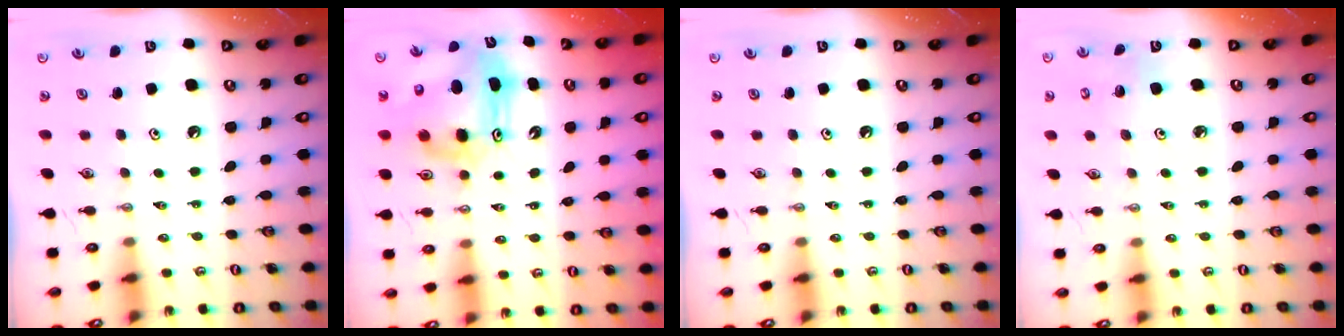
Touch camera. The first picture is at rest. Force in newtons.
{"total": 12.6, "press": 12.5, "slide": 1.3}
{"total": 0.0}
{"total": 5.2, "press": 5.1, "slide": 0.9}